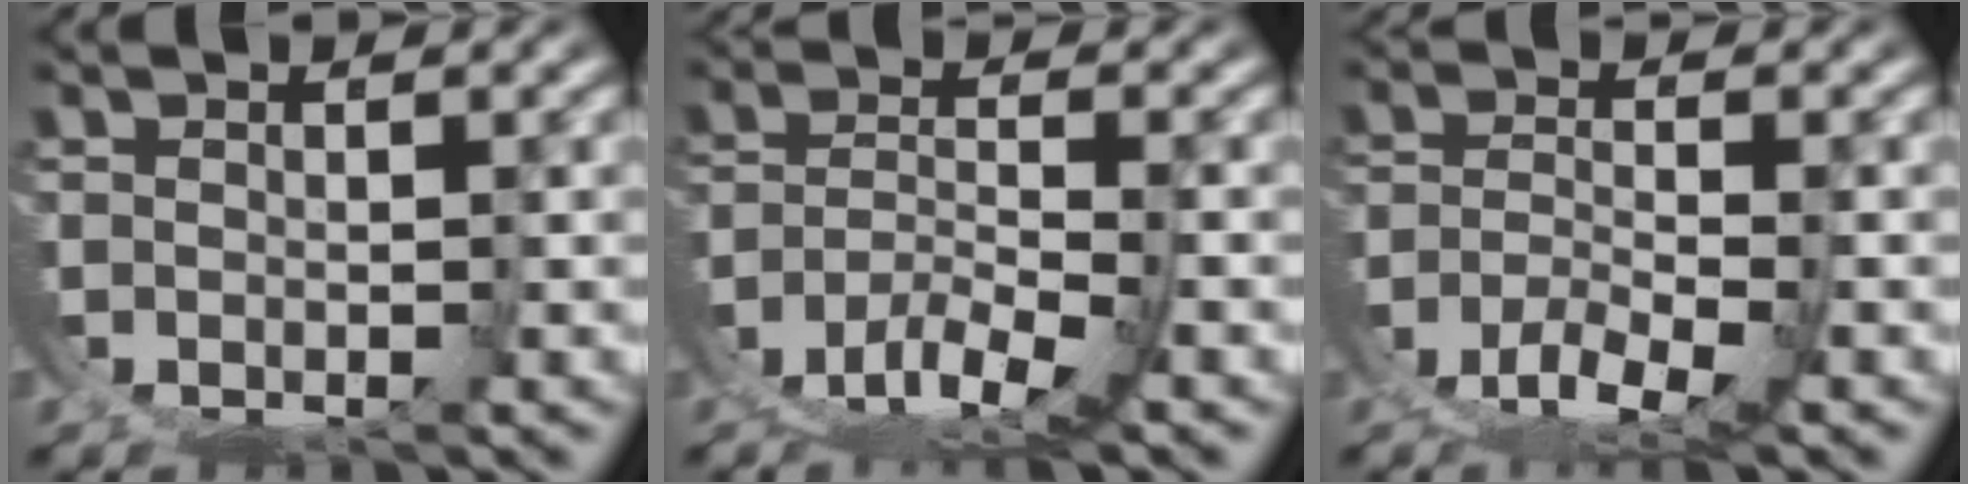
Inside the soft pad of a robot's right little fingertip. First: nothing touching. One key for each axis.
{"total": 5.5, "fx": -2.6, "fy": 2.0, "fz": 4.4, "tx": -0.069, "ty": -0.019, "tz": -0.037}
{"total": 4.1, "fx": -2.3, "fy": 0.5, "fz": 3.3, "tx": -0.046, "ty": -0.013, "tz": -0.033}